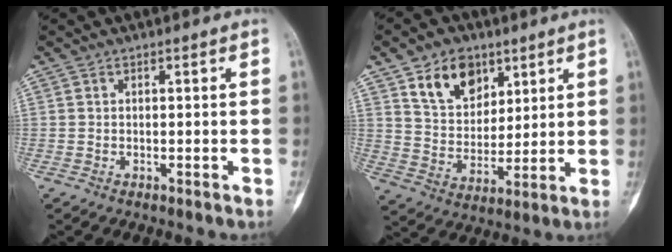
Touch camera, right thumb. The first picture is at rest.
{"total": 11.7, "force": [6.6, 8.0, 5.5], "torque": [-0.061, -0.035, 0.122]}